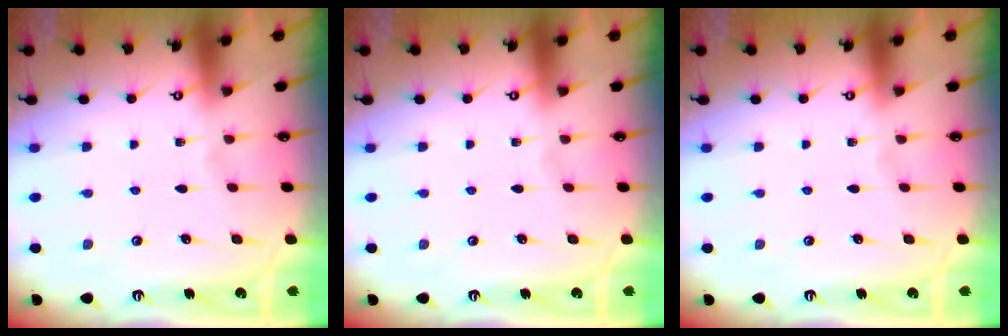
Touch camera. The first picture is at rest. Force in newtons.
{"total": 0.0}
{"total": 0.0}